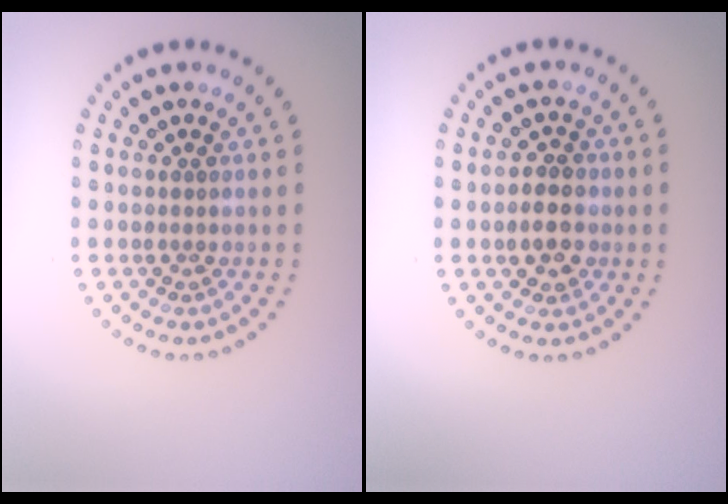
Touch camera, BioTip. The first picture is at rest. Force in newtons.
{"total": 2.8, "press": 2.7, "slide": 0.6}